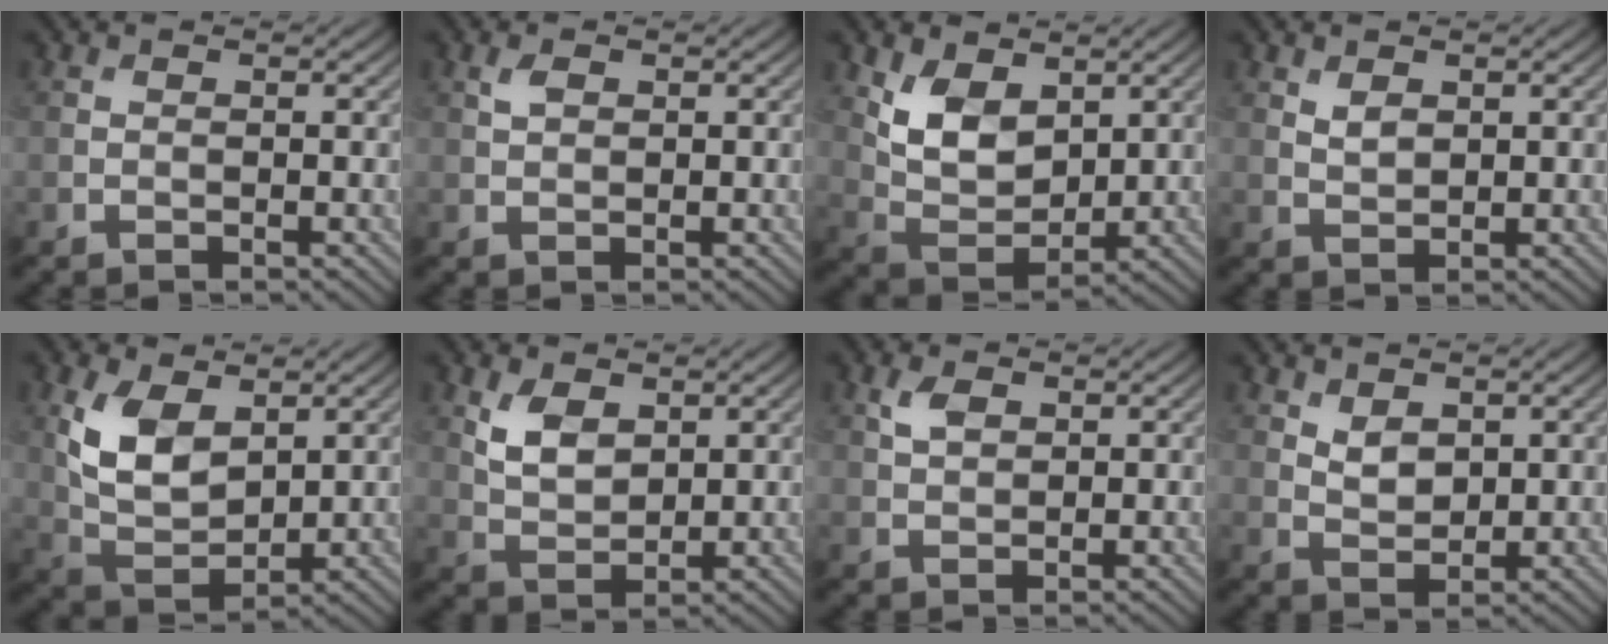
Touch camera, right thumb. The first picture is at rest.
{"total": 1.5, "force": [0.7, 0.9, 1.0], "torque": [-0.025, 0.002, 0.013]}
{"total": 7.0, "force": [3.2, 4.2, 4.6], "torque": [-0.100, -0.016, 0.061]}
{"total": 1.8, "force": [1.0, 1.0, 1.1], "torque": [-0.027, -0.003, 0.023]}
{"total": 8.5, "force": [2.9, 4.8, 6.3], "torque": [-0.142, -0.004, 0.059]}
{"total": 4.6, "force": [2.1, 2.7, 3.1], "torque": [-0.074, -0.004, 0.045]}
{"total": 2.6, "force": [1.2, 1.5, 1.7], "torque": [-0.042, 0.003, 0.024]}
{"total": 2.7, "force": [1.5, 1.6, 1.7], "torque": [-0.037, -0.006, 0.033]}